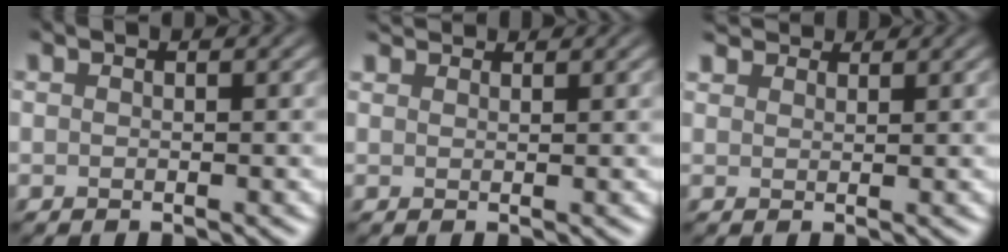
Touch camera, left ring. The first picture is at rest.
{"total": 2.7, "force": [2.6, 0.6, 0.7], "torque": [-0.017, 0.001, 0.039]}
{"total": 2.9, "force": [2.6, 1.0, 0.6], "torque": [-0.024, 0.003, 0.045]}